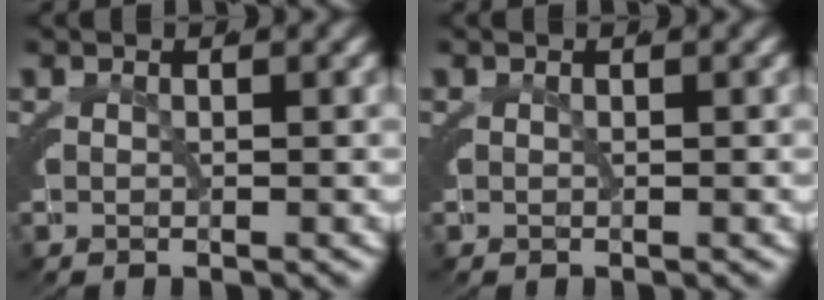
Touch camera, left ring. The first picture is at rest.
{"total": 0.0}